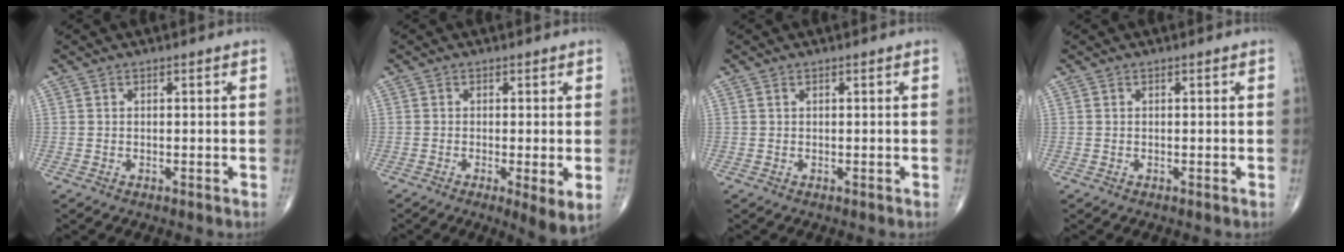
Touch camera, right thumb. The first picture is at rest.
{"total": 4.9, "force": [-1.1, 0.9, 4.7], "torque": [-0.084, -0.019, -0.022]}
{"total": 0.0}
{"total": 0.0}